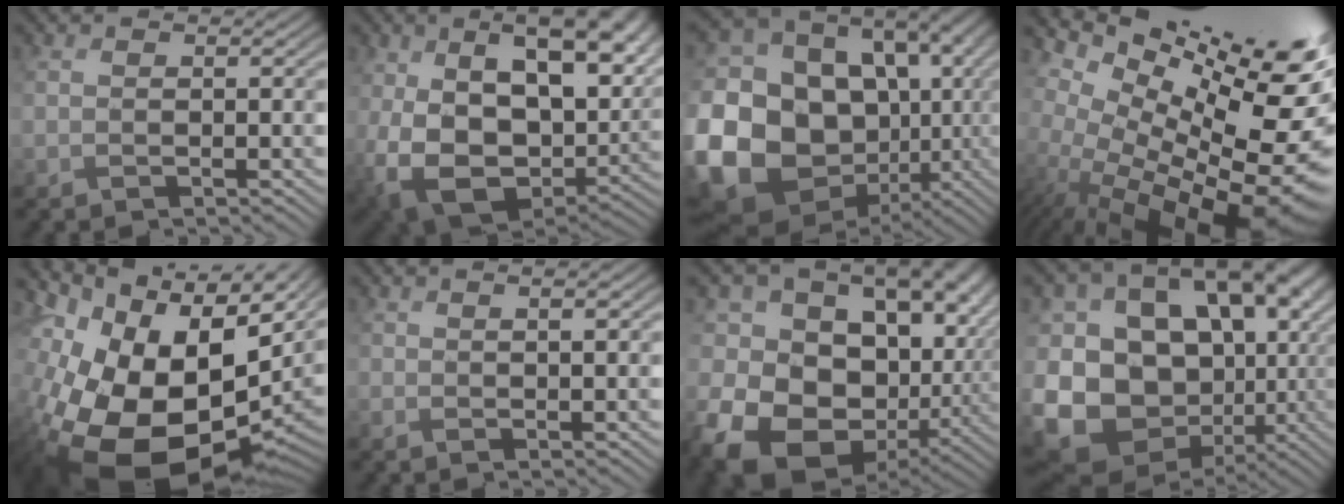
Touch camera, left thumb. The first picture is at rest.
{"total": 20.4, "force": [3.1, 13.6, 14.9], "torque": [-0.271, -0.042, 0.095]}
{"total": 23.2, "force": [-4.0, 19.7, 11.7], "torque": [-0.309, -0.026, -0.080]}
{"total": 17.1, "force": [-0.7, 9.8, 14.0], "torque": [-0.177, -0.020, 0.029]}
{"total": 20.8, "force": [-4.2, 12.8, 15.8], "torque": [-0.284, -0.046, -0.043]}
{"total": 2.6, "force": [0.4, 0.5, 2.5], "torque": [-0.043, 0.005, 0.005]}
{"total": 19.6, "force": [-1.8, 14.5, 13.0], "torque": [-0.258, -0.035, -0.001]}
{"total": 20.7, "force": [0.2, 17.8, 10.7], "torque": [-0.211, -0.012, 0.011]}